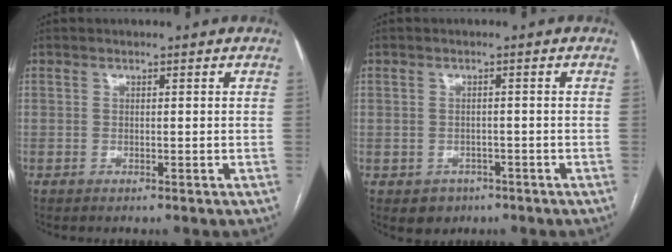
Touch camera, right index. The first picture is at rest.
{"total": 3.1, "force": [-1.5, 2.7, 0.5], "torque": [-0.001, 0.008, -0.012]}